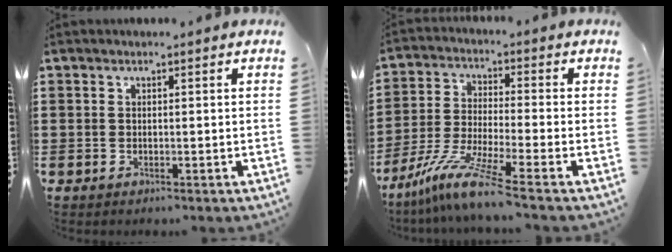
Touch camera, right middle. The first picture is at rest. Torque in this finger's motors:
{"motor_torque": [1.76, -0.38, 0.24, 0.21]}